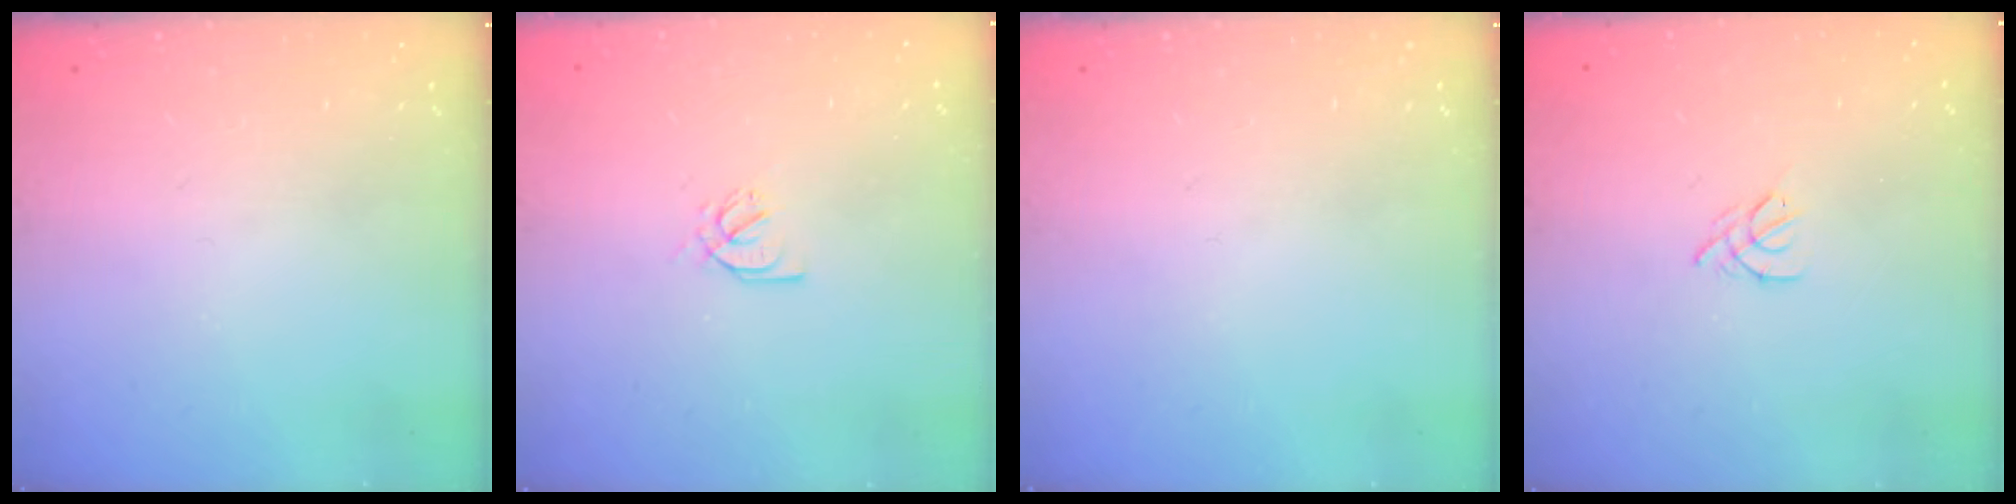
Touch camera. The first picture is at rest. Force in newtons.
{"total": 2.6, "press": 2.6, "slide": 0.4}
{"total": 0.0}
{"total": 2.5, "press": 2.4, "slide": 0.6}